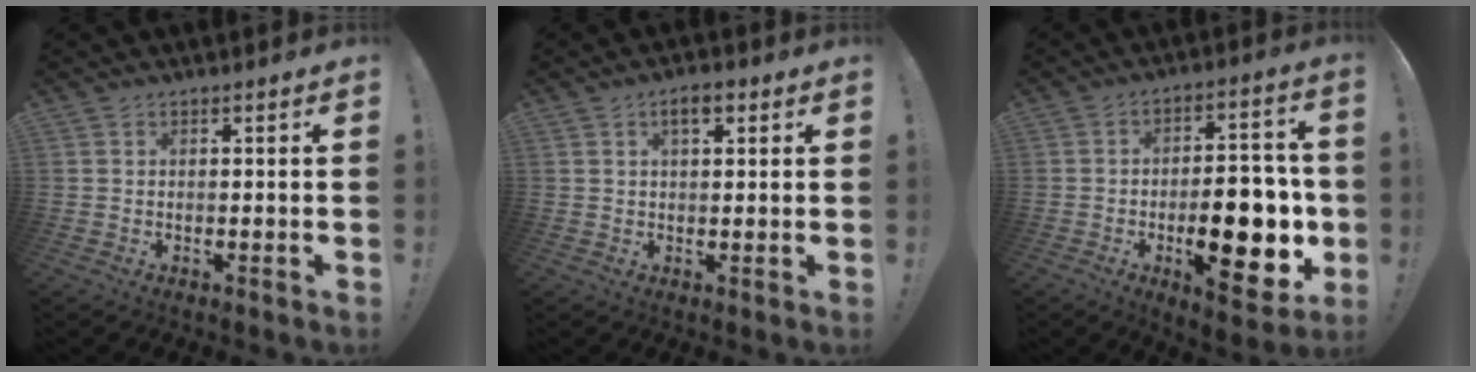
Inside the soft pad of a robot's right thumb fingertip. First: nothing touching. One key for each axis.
{"total": 4.1, "fx": 1.9, "fy": 1.7, "fz": 3.2, "tx": -0.042, "ty": -0.003, "tz": 0.028}
{"total": 21.6, "fx": -5.1, "fy": 10.0, "fz": 18.4, "tx": -0.253, "ty": 0.026, "tz": -0.061}